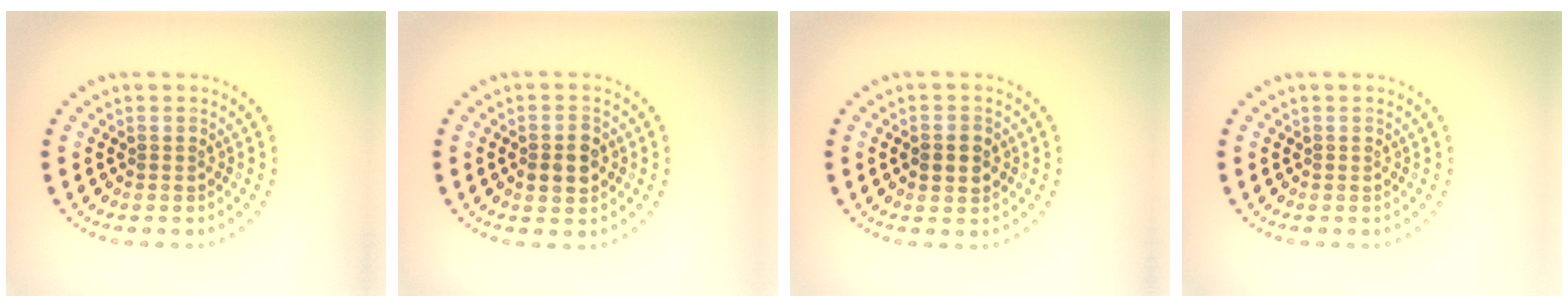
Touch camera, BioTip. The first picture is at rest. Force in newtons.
{"total": 2.9, "press": 2.9, "slide": 0.1}
{"total": 2.7, "press": 2.7, "slide": 0.1}
{"total": 0.0}